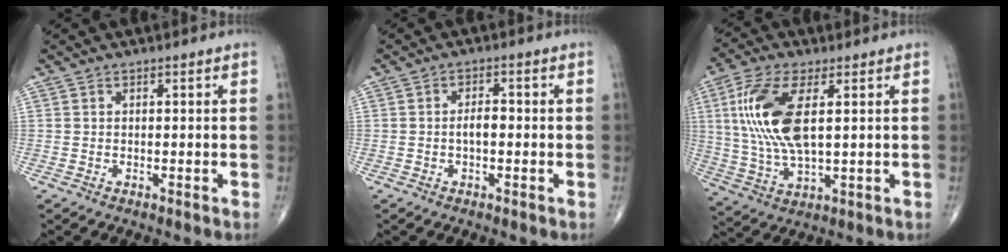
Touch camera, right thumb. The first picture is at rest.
{"total": 2.7, "force": [-0.5, 1.2, 2.3], "torque": [-0.038, 0.010, -0.010]}
{"total": 14.5, "force": [3.0, 5.9, 12.9], "torque": [-0.286, -0.006, 0.062]}